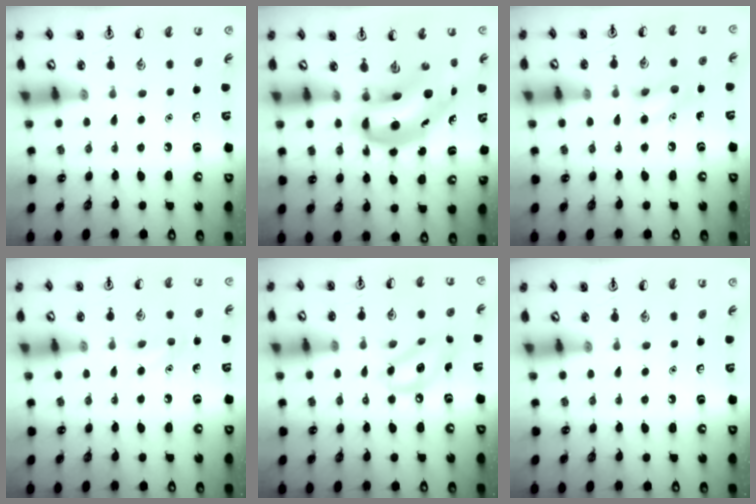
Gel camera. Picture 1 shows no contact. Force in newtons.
{"total": 10.1, "press": 9.8, "slide": 2.8}
{"total": 8.5, "press": 8.4, "slide": 1.0}
{"total": 5.7, "press": 5.5, "slide": 1.7}
{"total": 10.3, "press": 10.0, "slide": 2.3}
{"total": 0.0}